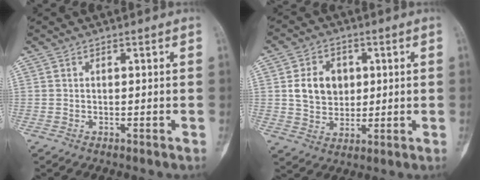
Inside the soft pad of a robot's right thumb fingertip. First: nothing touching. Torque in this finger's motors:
{"motor_torque": [0.27, 0.09, 0.84, 0.00, 0.05]}